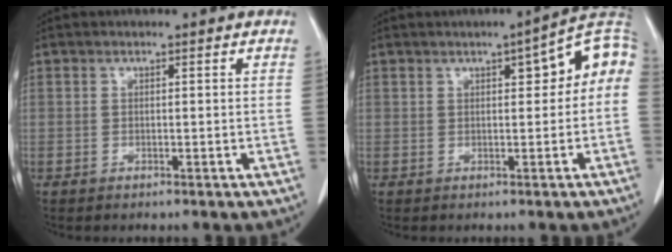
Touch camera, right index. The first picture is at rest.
{"total": 7.7, "force": [1.2, 2.1, 7.3], "torque": [-0.087, 0.034, 0.009]}